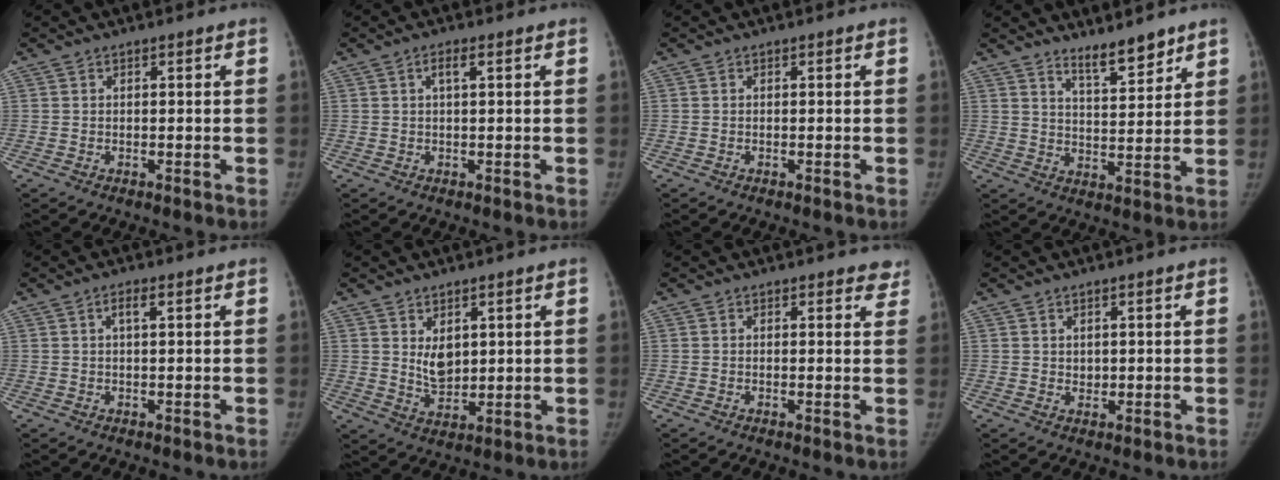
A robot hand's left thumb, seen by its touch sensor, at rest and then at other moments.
{"total": 2.1, "force": [0.8, 0.5, 1.9], "torque": [-0.040, 0.006, 0.015]}
{"total": 0.0}
{"total": 6.7, "force": [5.6, 1.6, 3.3], "torque": [-0.038, -0.050, 0.096]}
{"total": 2.1, "force": [0.8, 0.5, 1.8], "torque": [-0.036, 0.005, 0.014]}
{"total": 5.4, "force": [1.7, 3.5, 3.8], "torque": [-0.045, -0.020, 0.040]}
{"total": 3.2, "force": [2.8, 1.4, 0.8], "torque": [0.023, -0.012, 0.015]}
{"total": 1.3, "force": [0.5, 1.1, 0.6], "torque": [-0.001, -0.004, 0.010]}